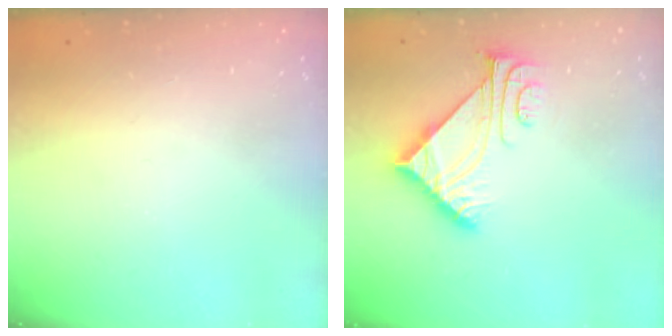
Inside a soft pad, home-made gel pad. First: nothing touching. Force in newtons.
{"total": 7.7, "press": 7.6, "slide": 1.0}